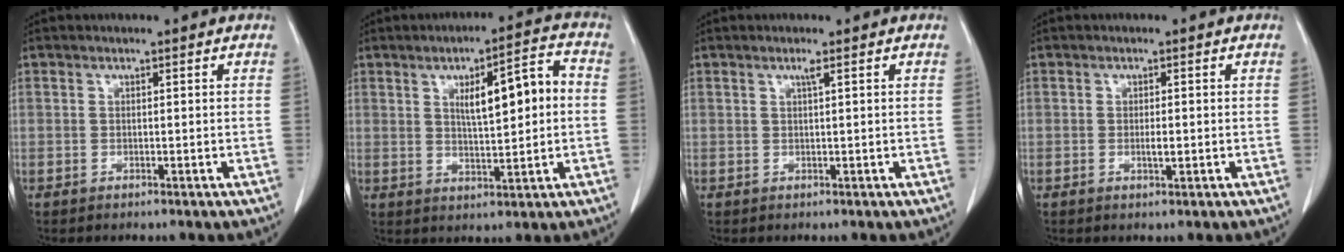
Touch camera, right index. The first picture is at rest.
{"total": 9.3, "force": [1.4, 1.9, 9.0], "torque": [-0.139, 0.021, 0.026]}
{"total": 0.9, "force": [0.4, -0.2, 0.7], "torque": [-0.019, -0.001, 0.011]}
{"total": 1.6, "force": [-0.2, 0.4, 1.6], "torque": [-0.029, -0.001, -0.003]}